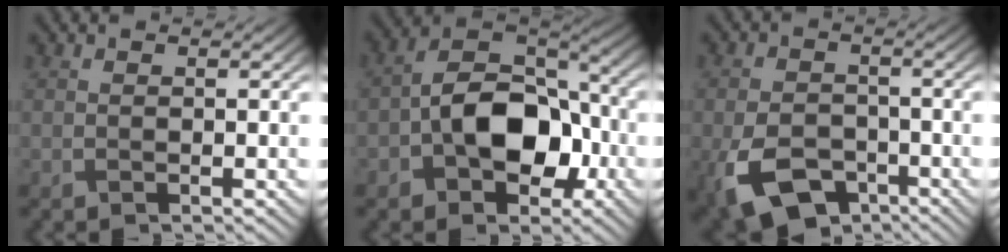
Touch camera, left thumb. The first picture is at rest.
{"total": 10.7, "force": [-2.9, 6.9, 7.6], "torque": [-0.132, 0.009, -0.065]}
{"total": 9.5, "force": [-4.6, 6.1, 5.8], "torque": [-0.139, -0.027, -0.078]}